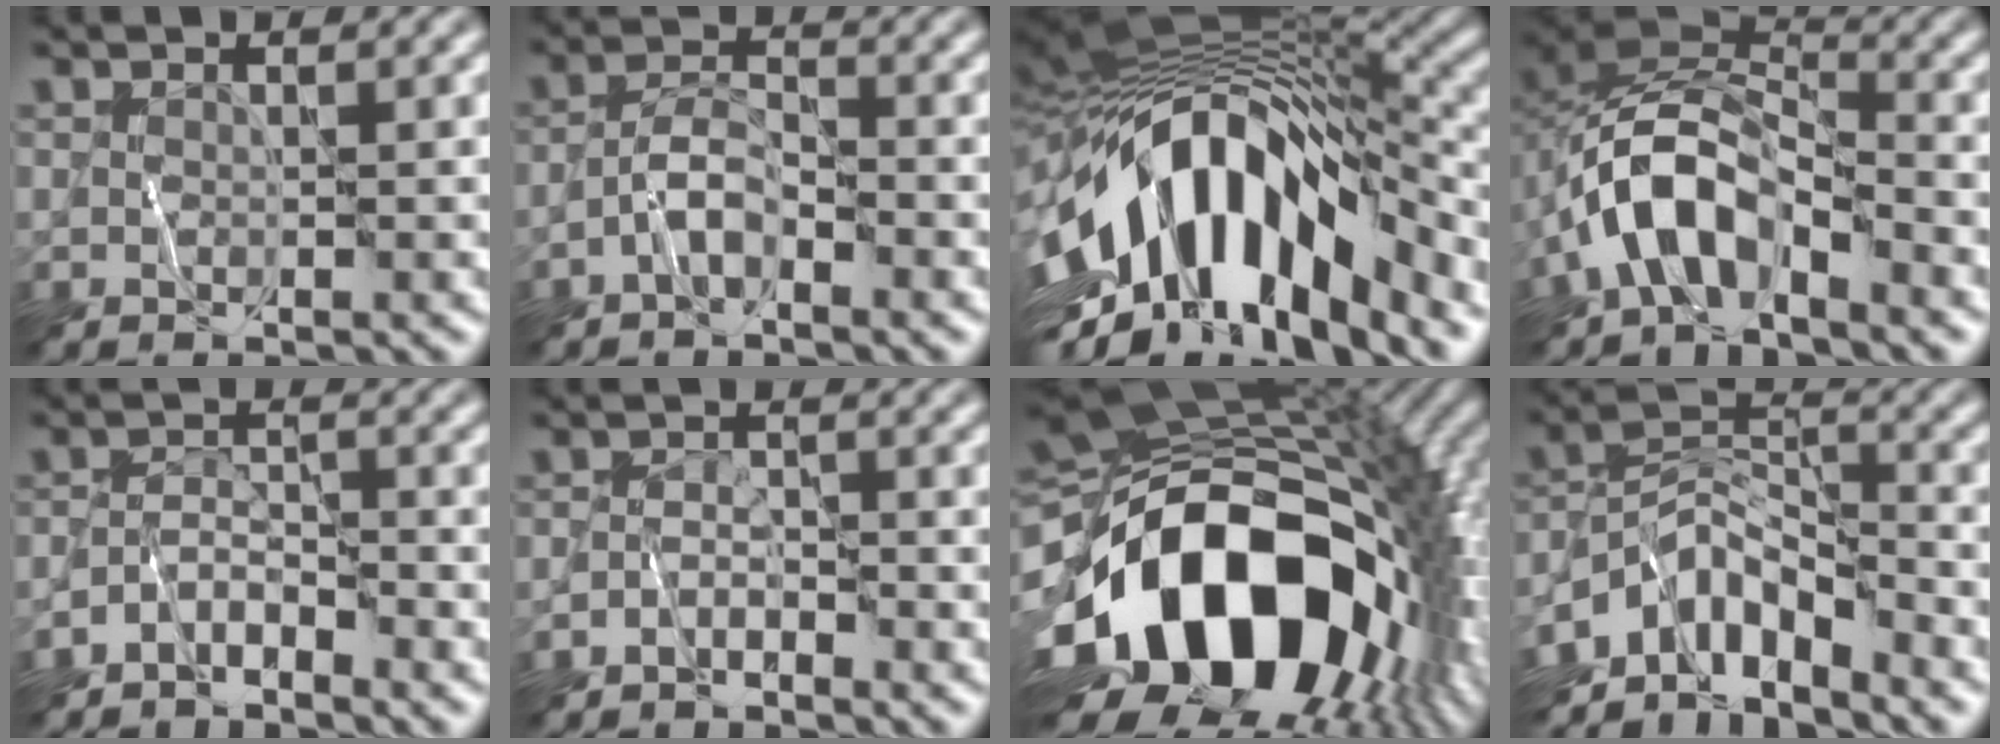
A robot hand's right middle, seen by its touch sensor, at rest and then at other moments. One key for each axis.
{"total": 2.4, "fx": -1.5, "fy": 0.8, "fz": 1.6, "tx": -0.030, "ty": 0.012, "tz": -0.037}
{"total": 14.8, "fx": -4.3, "fy": 6.9, "fz": 12.4, "tx": -0.218, "ty": 0.013, "tz": -0.074}
{"total": 7.0, "fx": -3.5, "fy": 3.6, "fz": 4.9, "tx": -0.080, "ty": 0.008, "tz": -0.076}
{"total": 2.6, "fx": -2.3, "fy": 0.8, "fz": 0.9, "tx": -0.017, "ty": 0.006, "tz": -0.052}
{"total": 1.7, "fx": -1.5, "fy": 0.5, "fz": 0.5, "tx": -0.009, "ty": 0.008, "tz": -0.034}
{"total": 19.5, "fx": -5.3, "fy": 12.4, "fz": 14.0, "tx": -0.273, "ty": -0.021, "tz": -0.081}
{"total": 6.4, "fx": -4.5, "fy": 2.7, "fz": 3.8, "tx": -0.047, "ty": 0.004, "tz": -0.091}